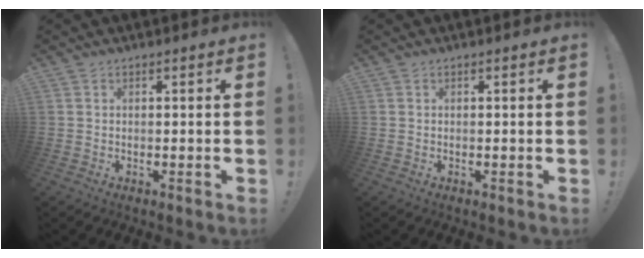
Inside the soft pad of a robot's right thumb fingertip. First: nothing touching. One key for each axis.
{"total": 0.0}